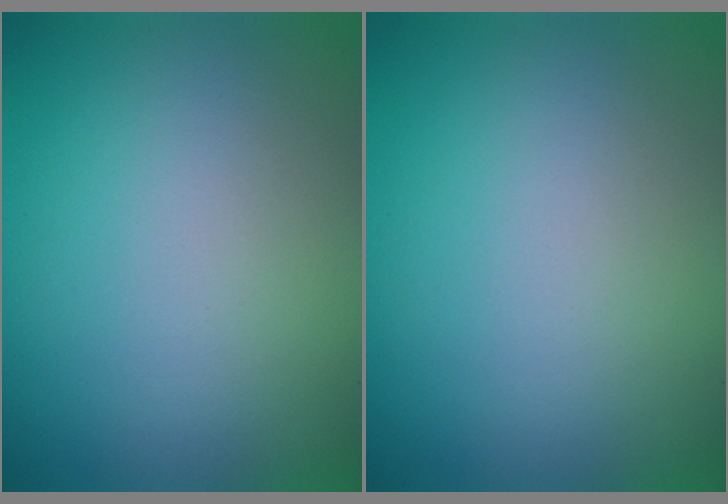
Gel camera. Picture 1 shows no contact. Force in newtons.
{"total": 0.0}